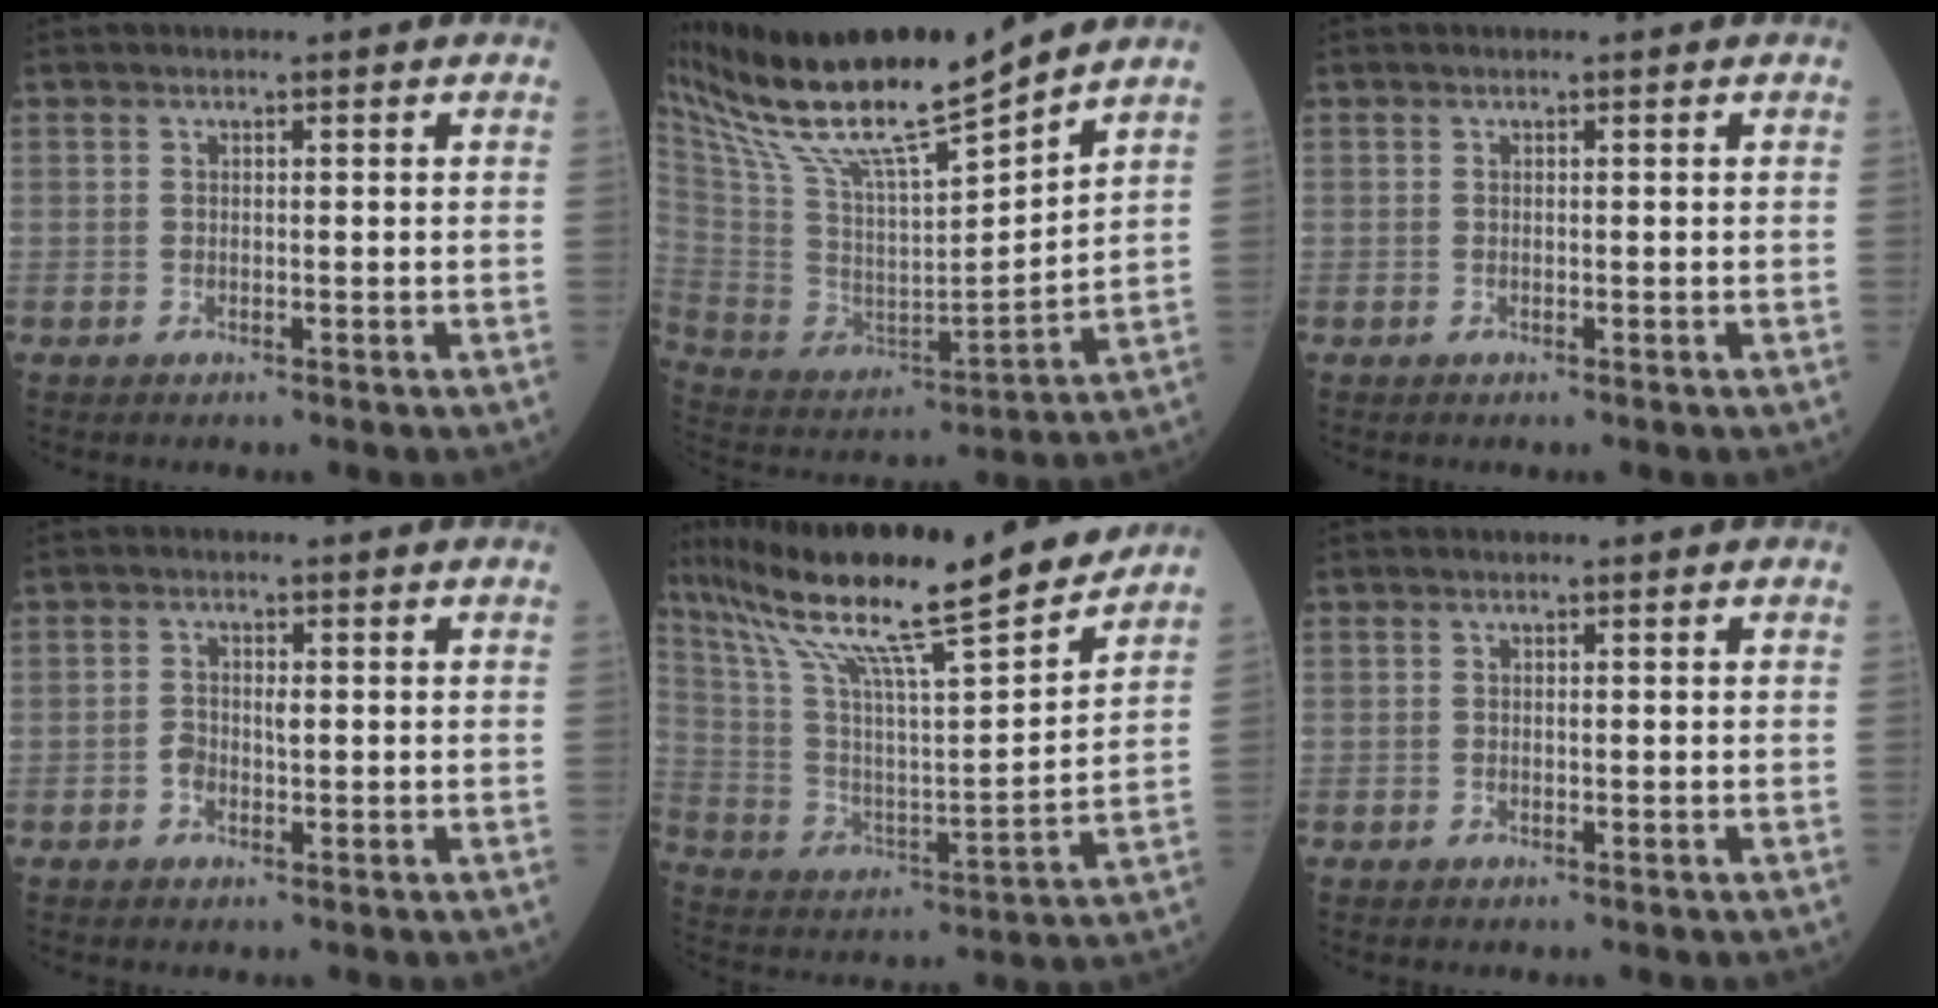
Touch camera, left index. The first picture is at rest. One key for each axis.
{"total": 20.1, "fx": 16.9, "fy": 0.6, "fz": 10.9, "tx": -0.208, "ty": -0.007, "tz": 0.314}
{"total": 0.0}
{"total": 2.2, "fx": -0.2, "fy": 1.2, "fz": 1.8, "tx": -0.037, "ty": 0.007, "tz": -0.004}
{"total": 23.8, "fx": 19.2, "fy": 1.0, "fz": 14.1, "tx": -0.254, "ty": 0.008, "tz": 0.321}
{"total": 0.0}